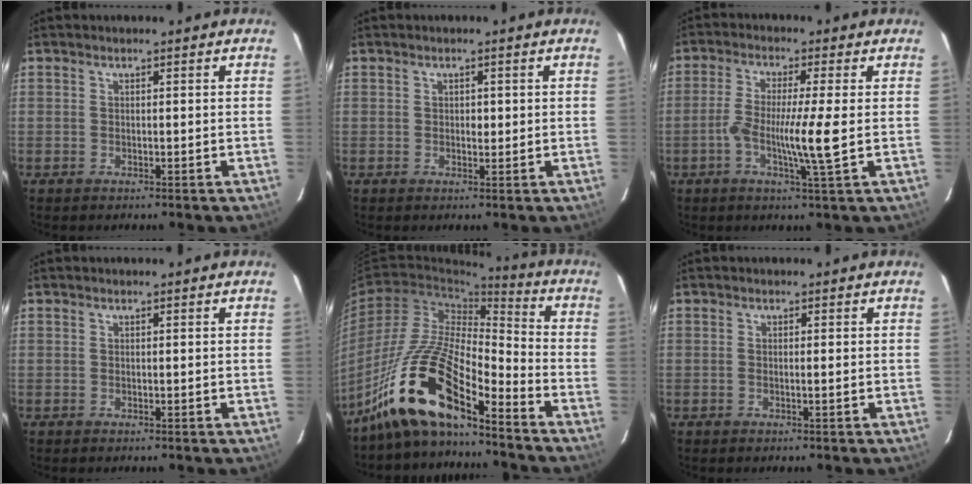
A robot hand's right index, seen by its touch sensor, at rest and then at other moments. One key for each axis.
{"total": 1.1, "fx": 0.1, "fy": 0.7, "fz": 0.9, "tx": -0.011, "ty": 0.001, "tz": 0.002}
{"total": 7.7, "fx": -1.3, "fy": -0.6, "fz": 7.6, "tx": -0.146, "ty": -0.012, "tz": -0.027}
{"total": 0.0}
{"total": 15.2, "fx": -11.0, "fy": 3.0, "fz": 10.1, "tx": -0.200, "ty": 0.006, "tz": -0.202}
{"total": 0.6, "fx": -0.2, "fy": -0.1, "fz": 0.5, "tx": -0.011, "ty": 0.001, "tz": -0.002}